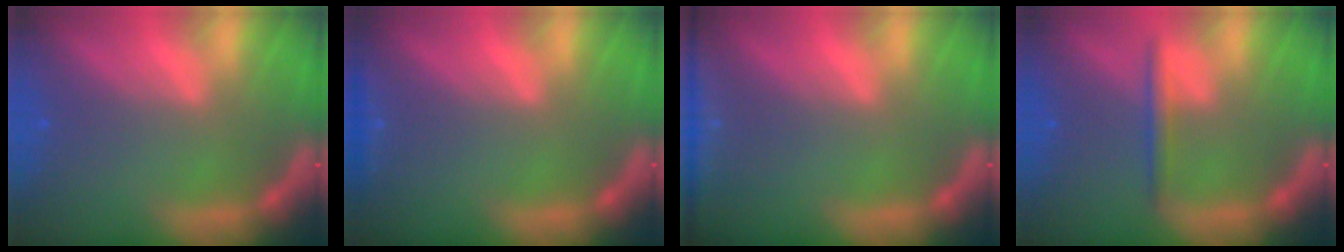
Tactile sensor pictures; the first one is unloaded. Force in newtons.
{"total": 0.9}
{"total": 5.0}
{"total": 1.9}